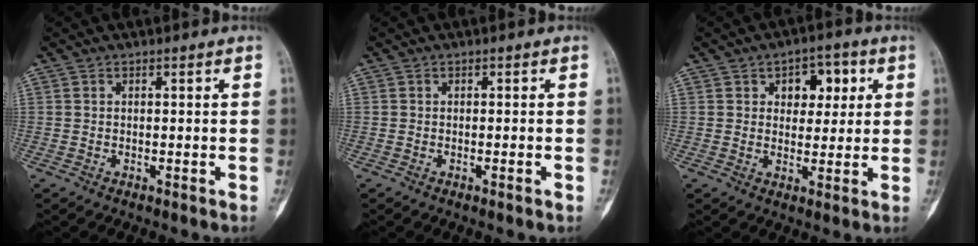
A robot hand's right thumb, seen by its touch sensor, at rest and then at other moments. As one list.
[{"total": 0.8, "force": [-0.4, 0.0, 0.7], "torque": [-0.012, 0.001, -0.004]}, {"total": 7.4, "force": [2.5, 5.0, 4.9], "torque": [-0.023, -0.004, 0.030]}]